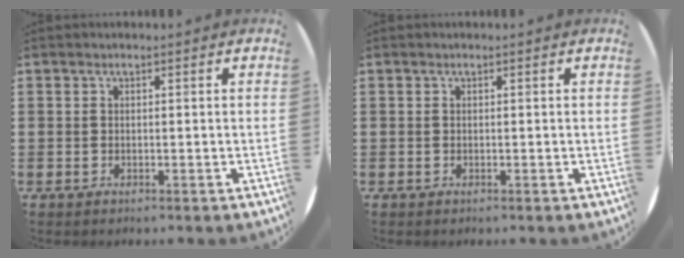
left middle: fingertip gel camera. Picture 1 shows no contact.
{"total": 0.0}